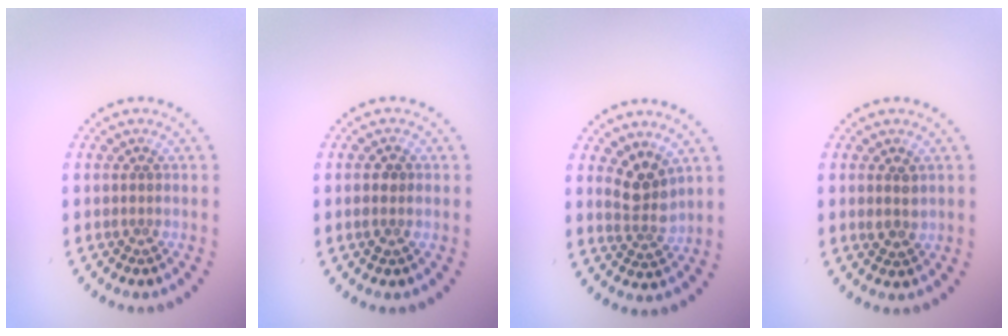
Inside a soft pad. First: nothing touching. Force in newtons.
{"total": 1.3, "press": 1.3, "slide": 0.2}
{"total": 2.7, "press": 2.4, "slide": 1.3}
{"total": 1.8, "press": 1.7, "slide": 0.7}